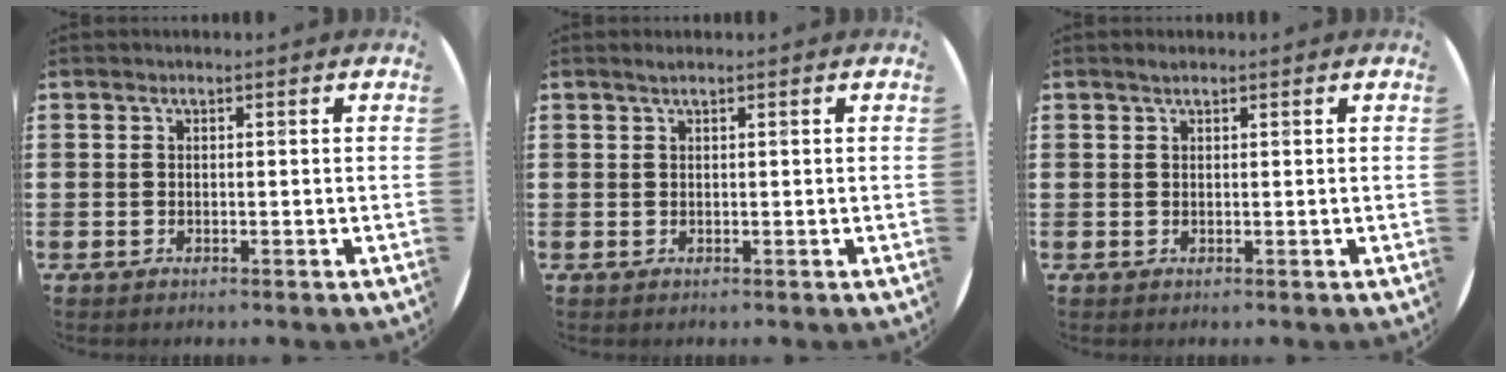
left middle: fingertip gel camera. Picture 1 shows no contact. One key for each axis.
{"total": 0.7, "fx": 0.5, "fy": 0.0, "fz": 0.4, "tx": -0.008, "ty": 0.002, "tz": 0.009}
{"total": 0.7, "fx": 0.6, "fy": 0.1, "fz": 0.3, "tx": -0.007, "ty": 0.001, "tz": 0.010}